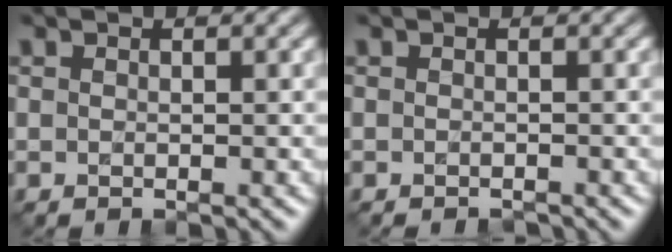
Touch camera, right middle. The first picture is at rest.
{"total": 0.5, "force": [-0.5, 0.0, 0.0], "torque": [-0.002, -0.006, -0.009]}